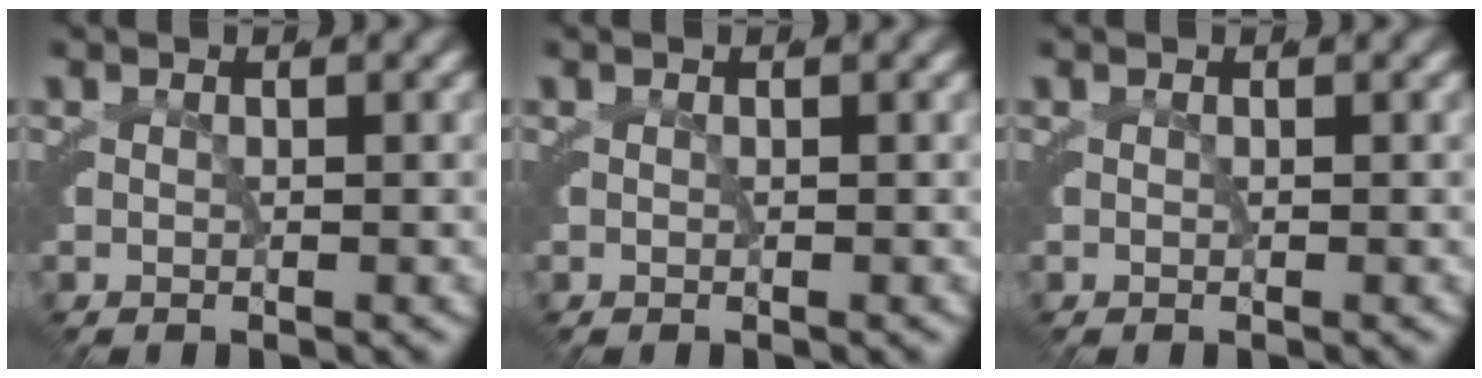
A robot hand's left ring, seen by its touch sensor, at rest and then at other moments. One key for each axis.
{"total": 0.0}
{"total": 0.0}